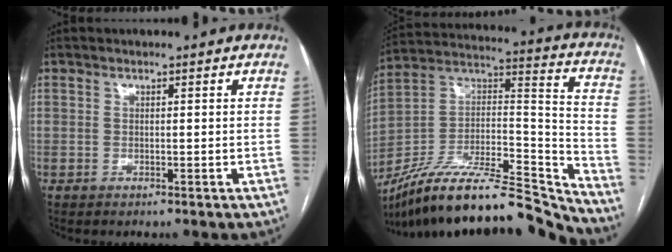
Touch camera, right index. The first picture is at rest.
{"total": 25.9, "force": [-23.4, 3.1, 10.7], "torque": [-0.156, 0.022, -0.385]}